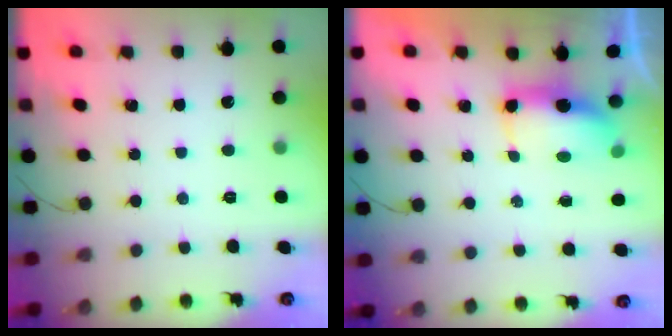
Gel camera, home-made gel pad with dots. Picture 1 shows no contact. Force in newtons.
{"total": 6.6, "press": 6.6, "slide": 0.6}